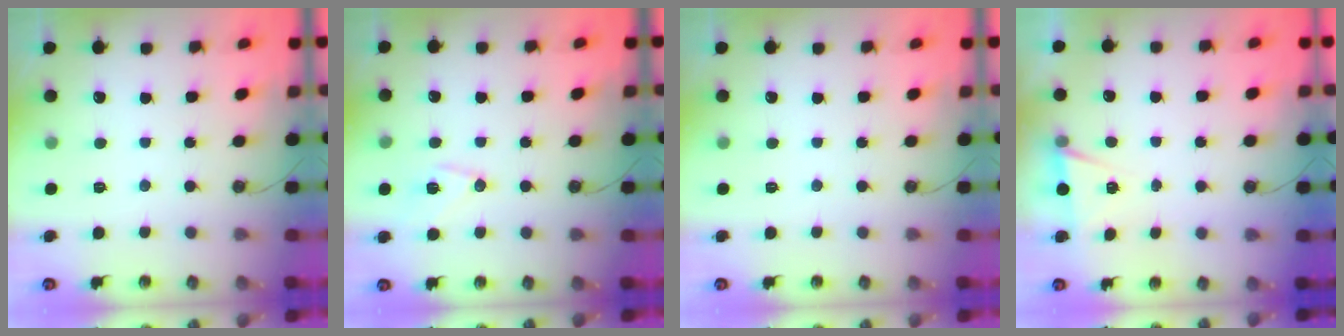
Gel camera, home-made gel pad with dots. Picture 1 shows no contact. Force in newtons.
{"total": 9.5, "press": 9.2, "slide": 2.5}
{"total": 0.0}
{"total": 5.1, "press": 2.4, "slide": 4.5}